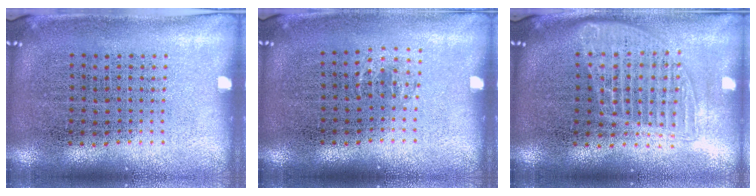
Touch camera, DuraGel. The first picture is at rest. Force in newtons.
{"total": 0.7, "press": 0.4, "slide": 0.6}
{"total": 1.5, "press": 1.3, "slide": 0.7}